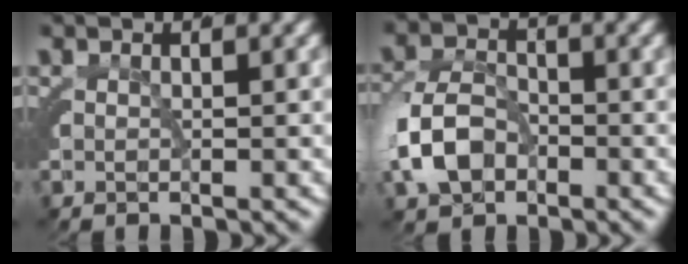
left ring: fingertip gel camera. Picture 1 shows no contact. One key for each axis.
{"total": 4.8, "fx": -1.4, "fy": 3.4, "fz": 3.0, "tx": -0.069, "ty": -0.011, "tz": -0.016}